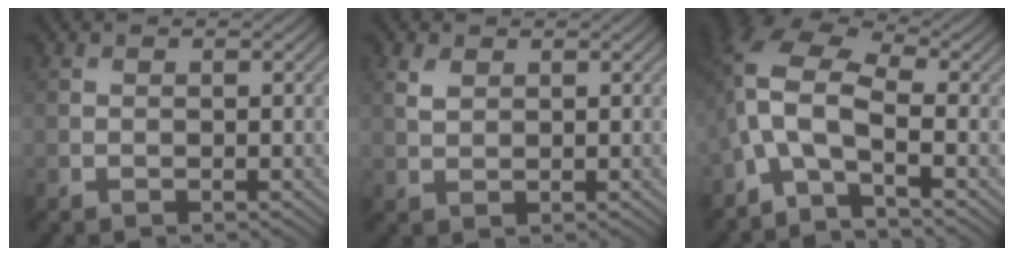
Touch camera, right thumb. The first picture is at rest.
{"total": 1.9, "force": [1.0, 1.1, 1.1], "torque": [-0.032, 0.000, 0.022]}
{"total": 8.8, "force": [-2.3, 3.5, 7.7], "torque": [-0.169, 0.009, -0.069]}